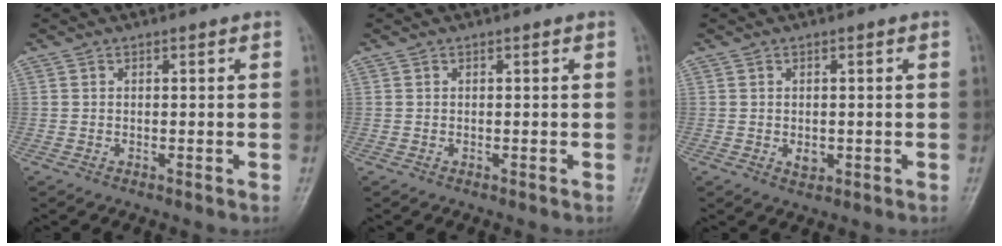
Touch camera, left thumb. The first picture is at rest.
{"total": 0.0}
{"total": 1.9, "force": [-0.2, 1.4, 1.3], "torque": [-0.014, -0.002, 0.001]}